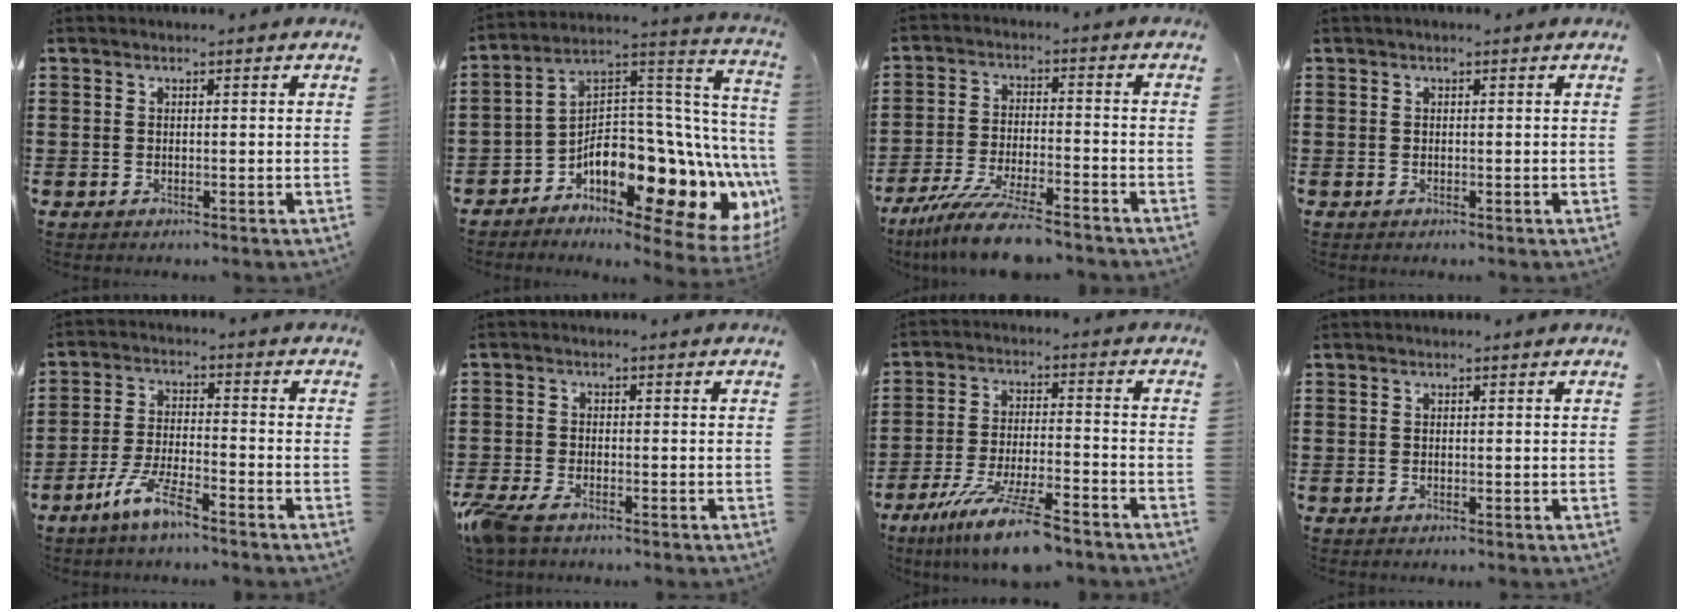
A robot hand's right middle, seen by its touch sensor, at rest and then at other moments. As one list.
[{"total": 11.5, "force": [-5.5, 5.2, 8.6], "torque": [-0.140, -0.043, -0.105]}, {"total": 9.8, "force": [-8.2, 1.0, 5.1], "torque": [-0.101, 0.007, -0.157]}, {"total": 0.0}, {"total": 6.8, "force": [-5.0, 1.0, 4.4], "torque": [-0.097, -0.004, -0.094]}, {"total": 3.3, "force": [-2.6, 0.7, 1.8], "torque": [-0.066, -0.011, -0.062]}, {"total": 11.1, "force": [-8.8, 1.0, 6.7], "torque": [-0.135, 0.003, -0.170]}, {"total": 0.0}]